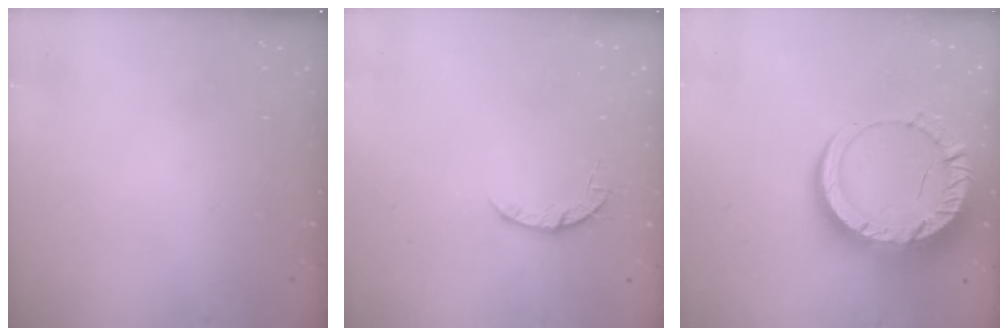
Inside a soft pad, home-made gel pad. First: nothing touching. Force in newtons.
{"total": 3.2, "press": 3.2, "slide": 0.5}
{"total": 18.9, "press": 18.8, "slide": 1.9}